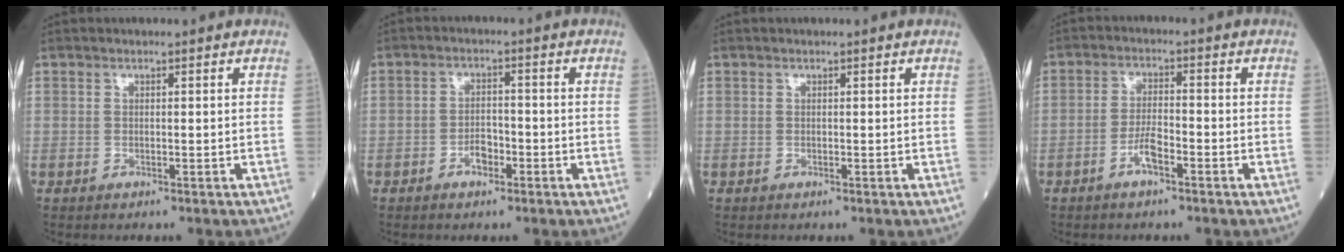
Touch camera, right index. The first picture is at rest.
{"total": 2.5, "force": [-1.3, 1.5, 1.5], "torque": [-0.019, 0.007, -0.024]}
{"total": 0.0}
{"total": 3.6, "force": [-2.1, 0.7, 2.9], "torque": [-0.054, 0.004, -0.041]}